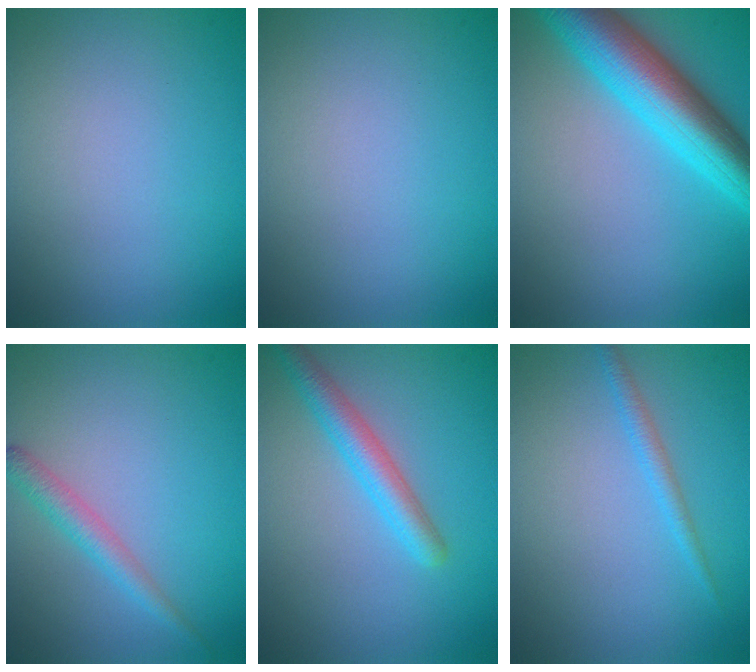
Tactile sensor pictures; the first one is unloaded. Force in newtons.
{"total": 0.0}
{"total": 8.4, "press": 8.4, "slide": 0.2}
{"total": 2.2, "press": 2.2, "slide": 0.1}
{"total": 3.3, "press": 3.2, "slide": 0.1}
{"total": 1.3, "press": 1.3, "slide": 0.1}